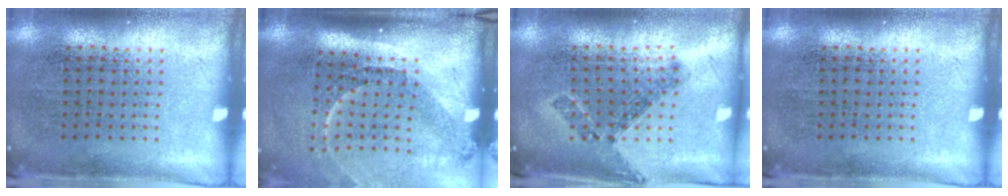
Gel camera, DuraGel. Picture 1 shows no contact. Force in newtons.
{"total": 1.9, "press": 1.4, "slide": 1.4}
{"total": 0.8, "press": 0.8, "slide": 0.3}
{"total": 0.0}